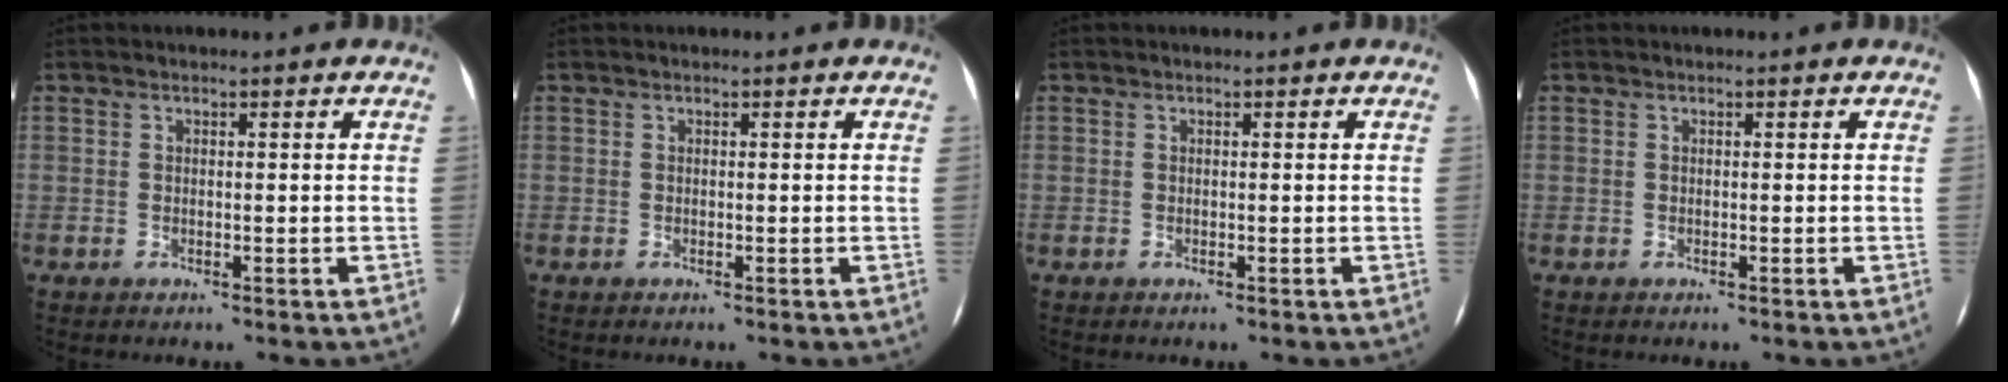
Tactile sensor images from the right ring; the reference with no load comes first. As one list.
[{"total": 0.0}, {"total": 0.0}, {"total": 0.0}]